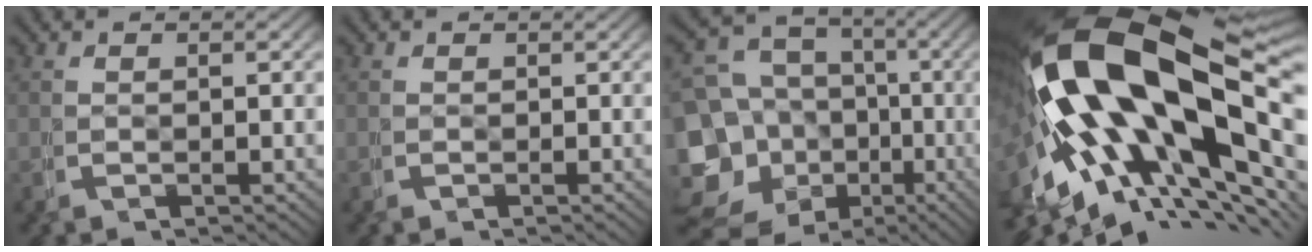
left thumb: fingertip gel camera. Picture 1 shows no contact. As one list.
[{"total": 0.6, "force": [0.0, -0.1, -0.6], "torque": [0.009, 0.000, 0.000]}, {"total": 14.5, "force": [-6.0, 11.9, 5.7], "torque": [-0.135, -0.075, -0.088]}, {"total": 24.9, "force": [-2.2, 15.4, 19.5], "torque": [-0.405, -0.081, -0.001]}]